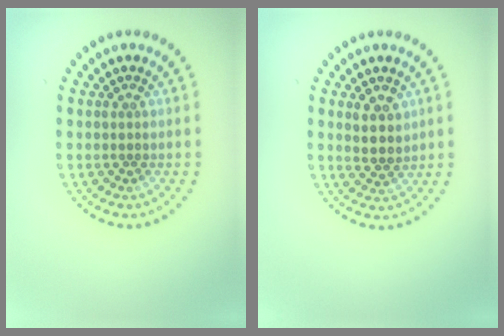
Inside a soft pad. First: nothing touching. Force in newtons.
{"total": 2.6, "press": 2.3, "slide": 1.1}